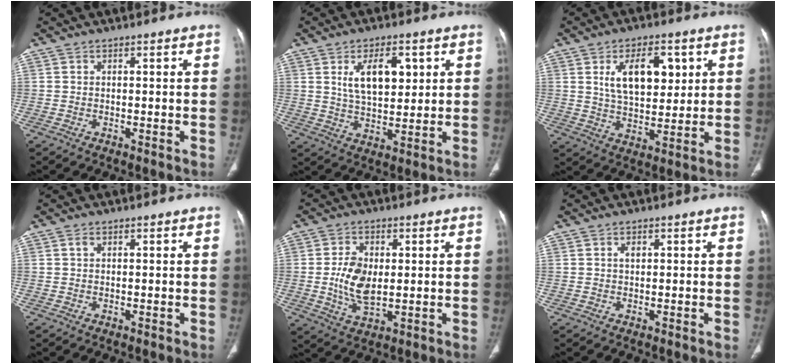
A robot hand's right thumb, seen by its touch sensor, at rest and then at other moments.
{"total": 10.0, "force": [3.3, 5.1, 7.9], "torque": [-0.110, -0.012, 0.063]}
{"total": 12.1, "force": [3.9, 6.5, 9.5], "torque": [-0.125, -0.015, 0.072]}
{"total": 1.0, "force": [0.4, 0.6, 0.7], "torque": [-0.014, 0.003, 0.008]}
{"total": 8.4, "force": [0.2, 4.9, 6.8], "torque": [-0.124, -0.007, 0.008]}
{"total": 1.2, "force": [0.3, 0.7, 0.8], "torque": [-0.012, 0.002, 0.006]}